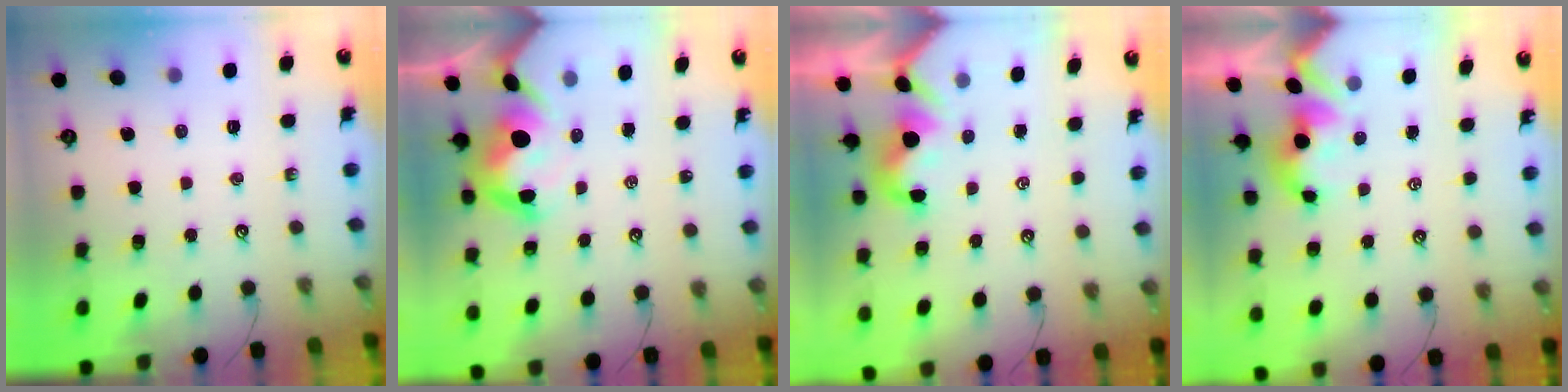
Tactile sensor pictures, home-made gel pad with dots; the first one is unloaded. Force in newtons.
{"total": 9.7, "press": 9.7, "slide": 1.0}
{"total": 1.4, "press": 1.3, "slide": 0.5}
{"total": 1.3, "press": 1.2, "slide": 0.6}